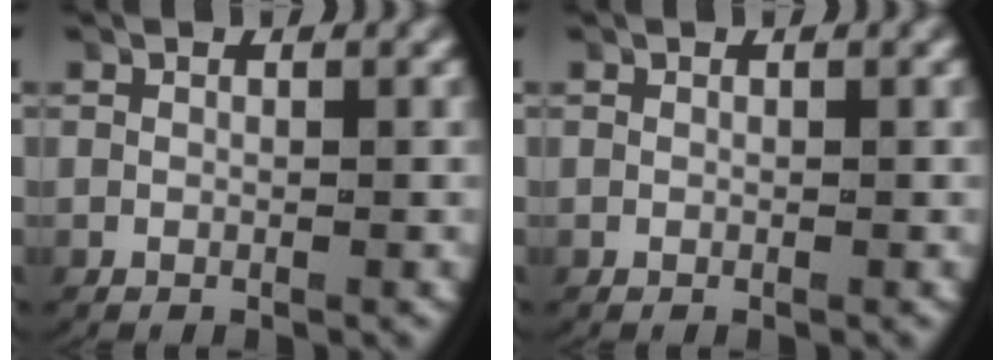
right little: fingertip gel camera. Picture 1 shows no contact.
{"total": 0.0}